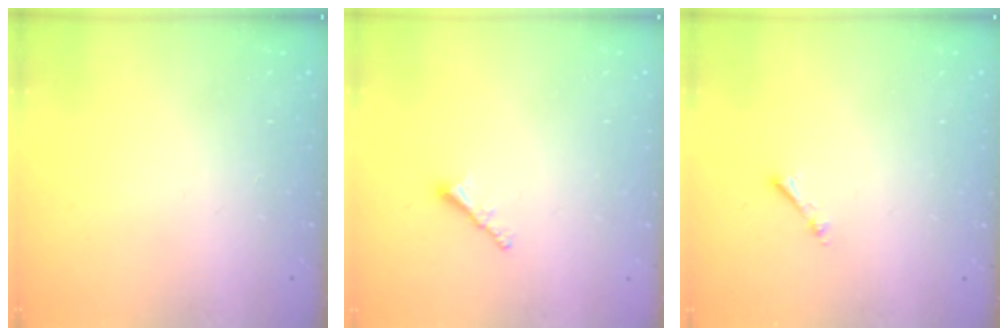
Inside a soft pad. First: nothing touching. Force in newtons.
{"total": 1.9, "press": 1.9, "slide": 0.5}
{"total": 0.6, "press": 0.6, "slide": 0.2}